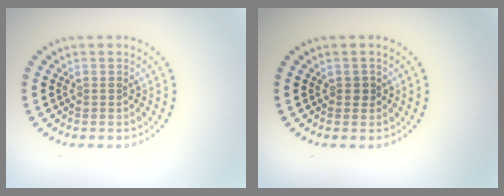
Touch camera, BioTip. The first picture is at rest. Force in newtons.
{"total": 0.8, "press": 0.7, "slide": 0.4}